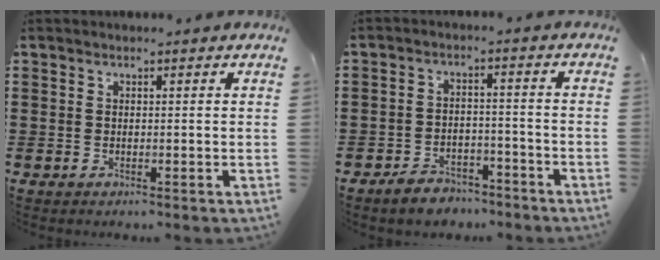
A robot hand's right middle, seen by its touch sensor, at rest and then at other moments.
{"total": 3.8, "force": [-3.7, 1.0, 0.3], "torque": [-0.006, 0.012, -0.076]}